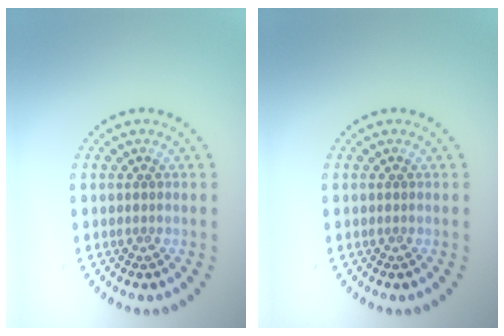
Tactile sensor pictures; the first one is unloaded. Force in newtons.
{"total": 0.0}